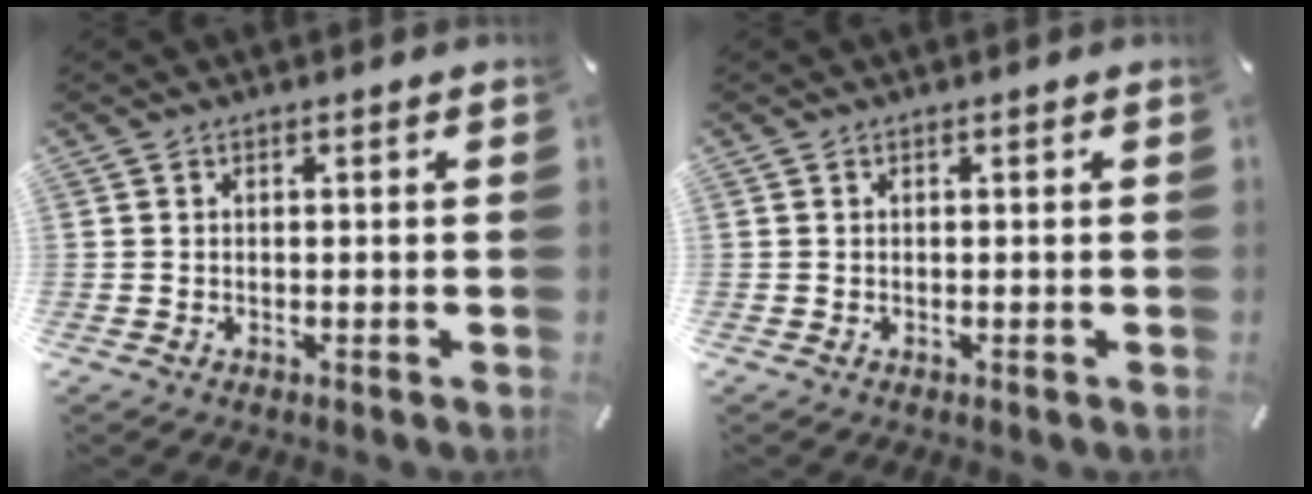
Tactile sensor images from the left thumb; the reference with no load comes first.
{"total": 0.0}